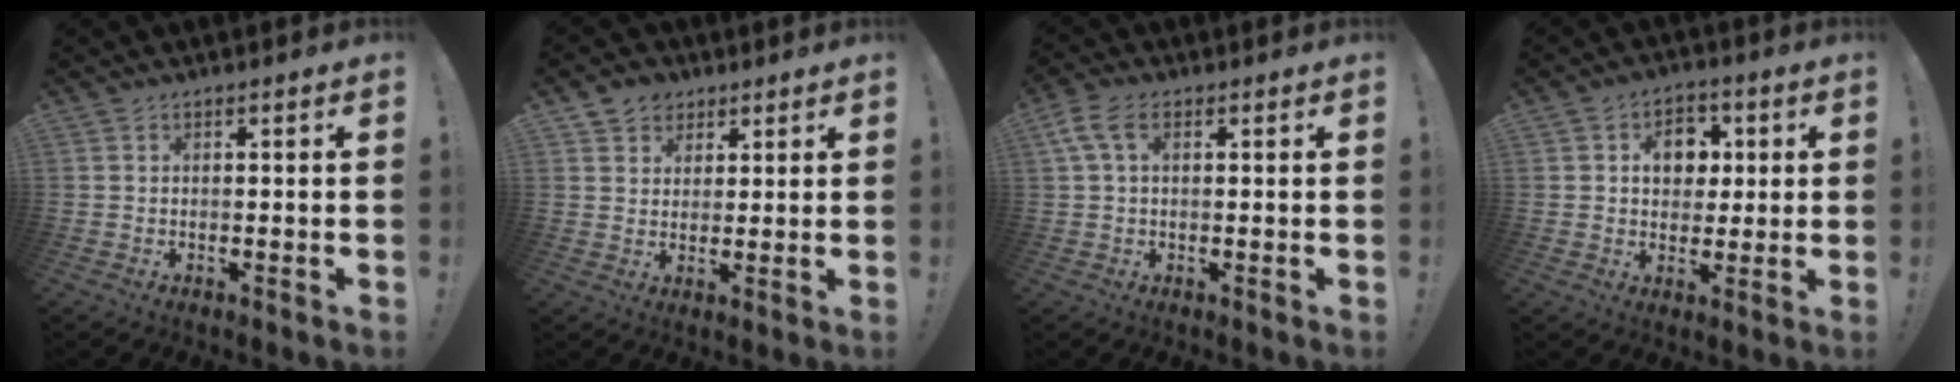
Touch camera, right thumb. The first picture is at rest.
{"total": 5.1, "force": [2.6, 4.3, 0.6], "torque": [-0.005, -0.019, 0.050]}
{"total": 6.2, "force": [2.1, 3.6, 4.5], "torque": [-0.096, 0.008, 0.042]}
{"total": 9.1, "force": [2.2, 7.4, 4.8], "torque": [-0.056, -0.004, 0.039]}